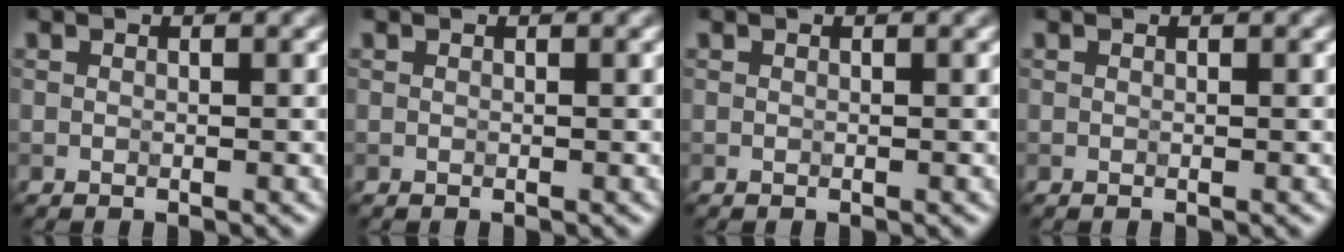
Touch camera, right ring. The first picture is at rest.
{"total": 0.0}
{"total": 0.0}
{"total": 0.0}